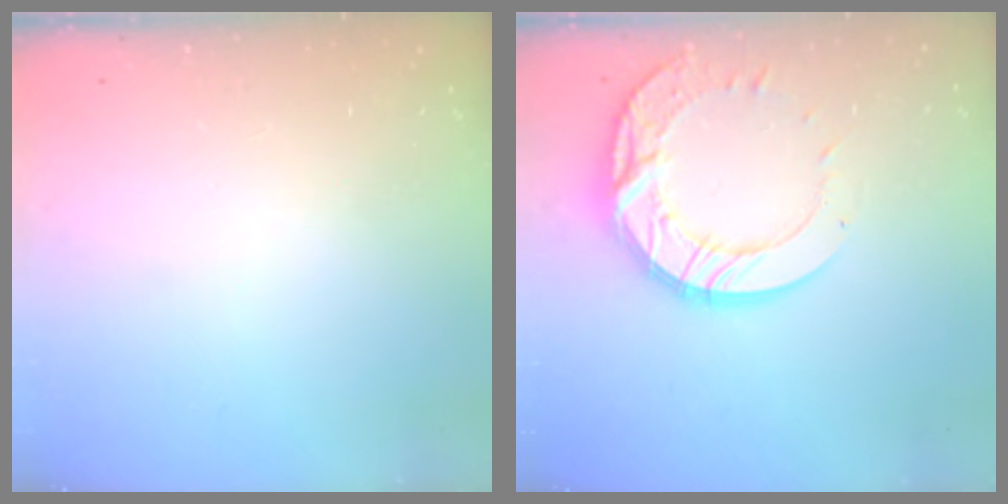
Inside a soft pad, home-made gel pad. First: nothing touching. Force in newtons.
{"total": 17.3, "press": 17.2, "slide": 1.9}